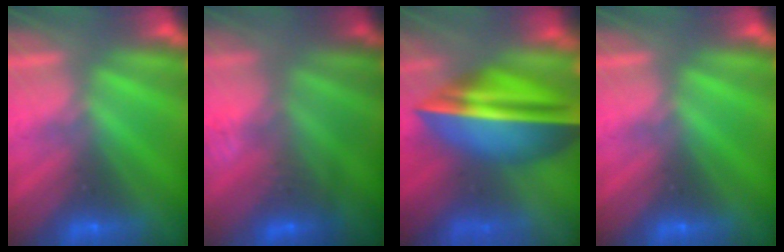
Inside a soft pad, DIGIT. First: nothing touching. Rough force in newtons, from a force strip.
{"total": 2.8}
{"total": 5.8}
{"total": 0.0}